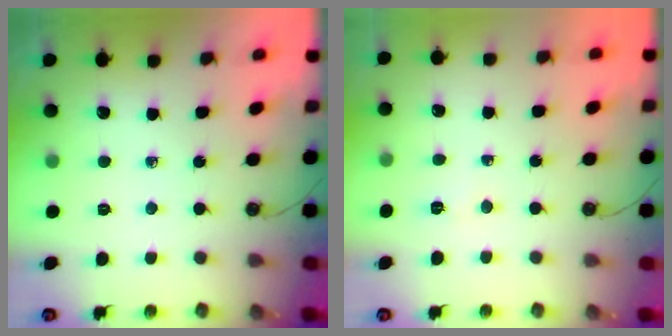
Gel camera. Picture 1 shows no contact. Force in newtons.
{"total": 3.0, "press": 3.0, "slide": 0.5}